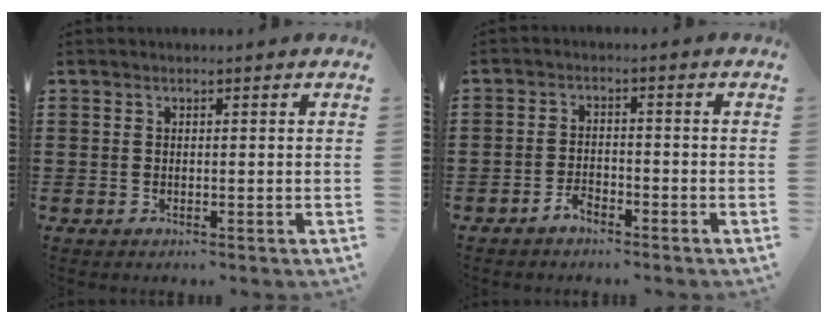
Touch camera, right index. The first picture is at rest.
{"total": 2.4, "force": [-2.1, 0.9, 0.7], "torque": [-0.019, 0.005, -0.044]}